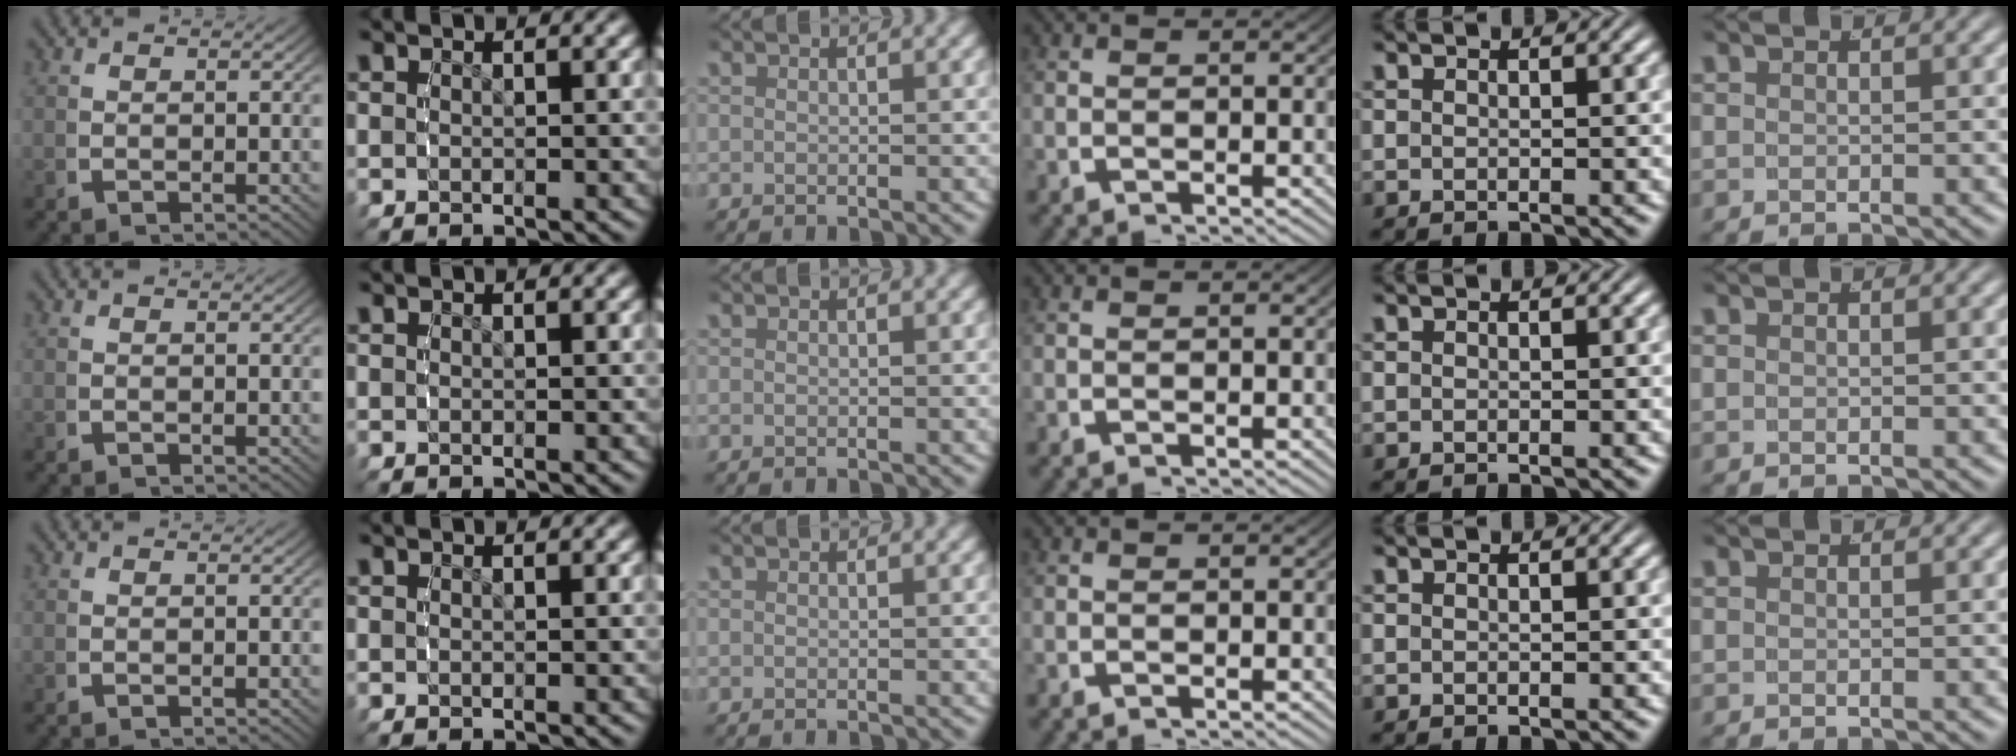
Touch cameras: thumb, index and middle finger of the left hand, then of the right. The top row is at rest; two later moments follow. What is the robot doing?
{"motion": "reach", "object": "string"}